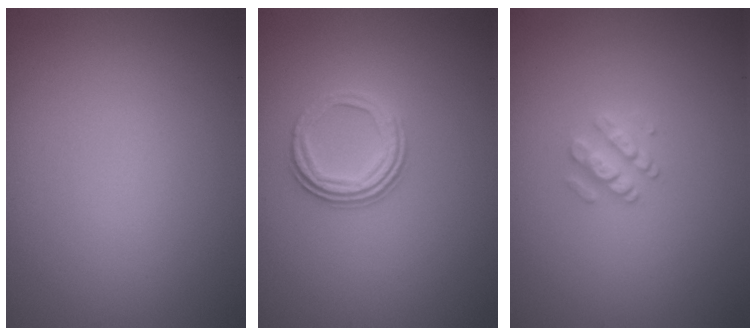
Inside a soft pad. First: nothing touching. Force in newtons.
{"total": 3.0, "press": 2.4, "slide": 1.9}
{"total": 1.9, "press": 1.9, "slide": 0.3}